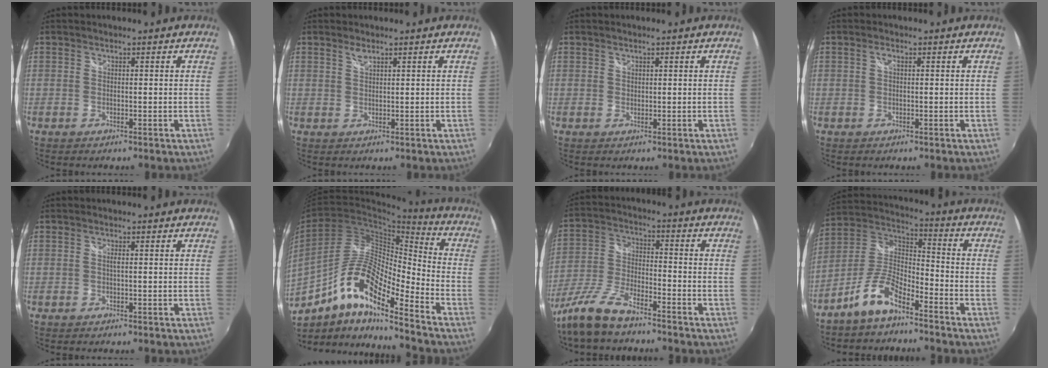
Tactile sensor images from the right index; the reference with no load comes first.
{"total": 1.4, "force": [1.0, 0.4, 0.8], "torque": [-0.014, 0.002, 0.018]}
{"total": 0.6, "force": [0.4, 0.3, 0.1], "torque": [0.000, 0.000, 0.007]}
{"total": 1.0, "force": [0.3, 0.3, 0.9], "torque": [-0.017, 0.003, 0.001]}
{"total": 0.7, "force": [-0.1, -0.2, 0.7], "torque": [-0.010, 0.000, -0.003]}
{"total": 15.5, "force": [-8.6, 3.7, 12.3], "torque": [-0.227, -0.001, -0.169]}
{"total": 10.6, "force": [-8.0, 2.7, 6.3], "torque": [-0.137, -0.008, -0.160]}
{"total": 9.8, "force": [-6.5, 3.4, 6.5], "torque": [-0.152, 0.023, -0.127]}